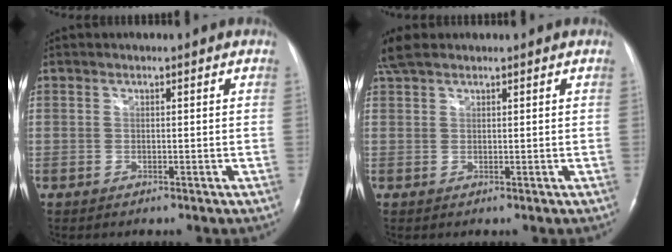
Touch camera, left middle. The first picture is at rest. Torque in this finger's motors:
{"motor_torque": [0.16, -0.19, 0.02, 0.04]}